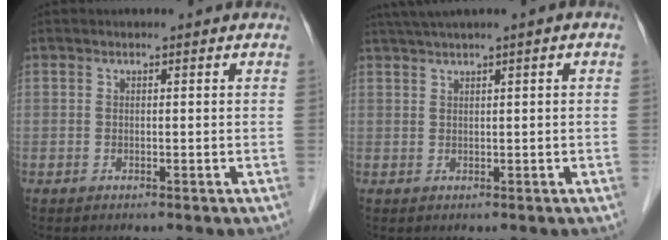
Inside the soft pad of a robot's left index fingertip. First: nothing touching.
{"total": 3.5, "force": [2.1, -0.4, 2.8], "torque": [-0.060, 0.020, 0.044]}